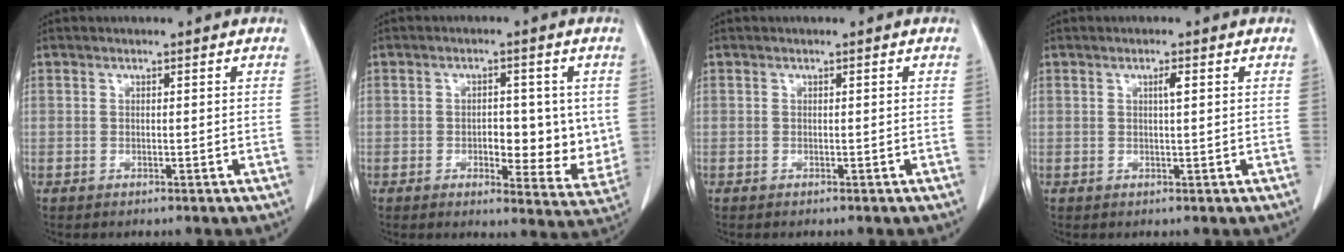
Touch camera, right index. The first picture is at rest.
{"total": 9.5, "force": [-0.1, 4.5, 8.4], "torque": [-0.095, -0.010, 0.007]}
{"total": 0.0}
{"total": 1.3, "force": [0.4, 0.1, 1.3], "torque": [-0.024, 0.002, 0.007]}